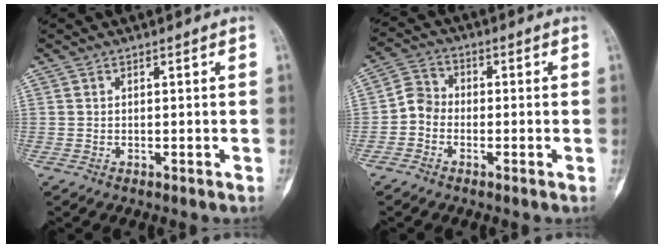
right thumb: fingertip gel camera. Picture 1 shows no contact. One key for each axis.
{"total": 4.4, "fx": -1.5, "fy": 3.7, "fz": 1.9, "tx": -0.018, "ty": 0.015, "tz": -0.043}